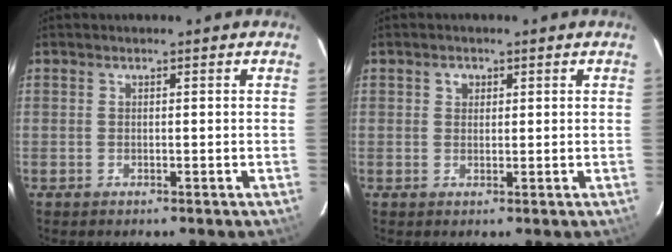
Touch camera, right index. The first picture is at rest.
{"total": 1.6, "force": [0.6, 1.4, 0.5], "torque": [-0.006, 0.007, 0.009]}